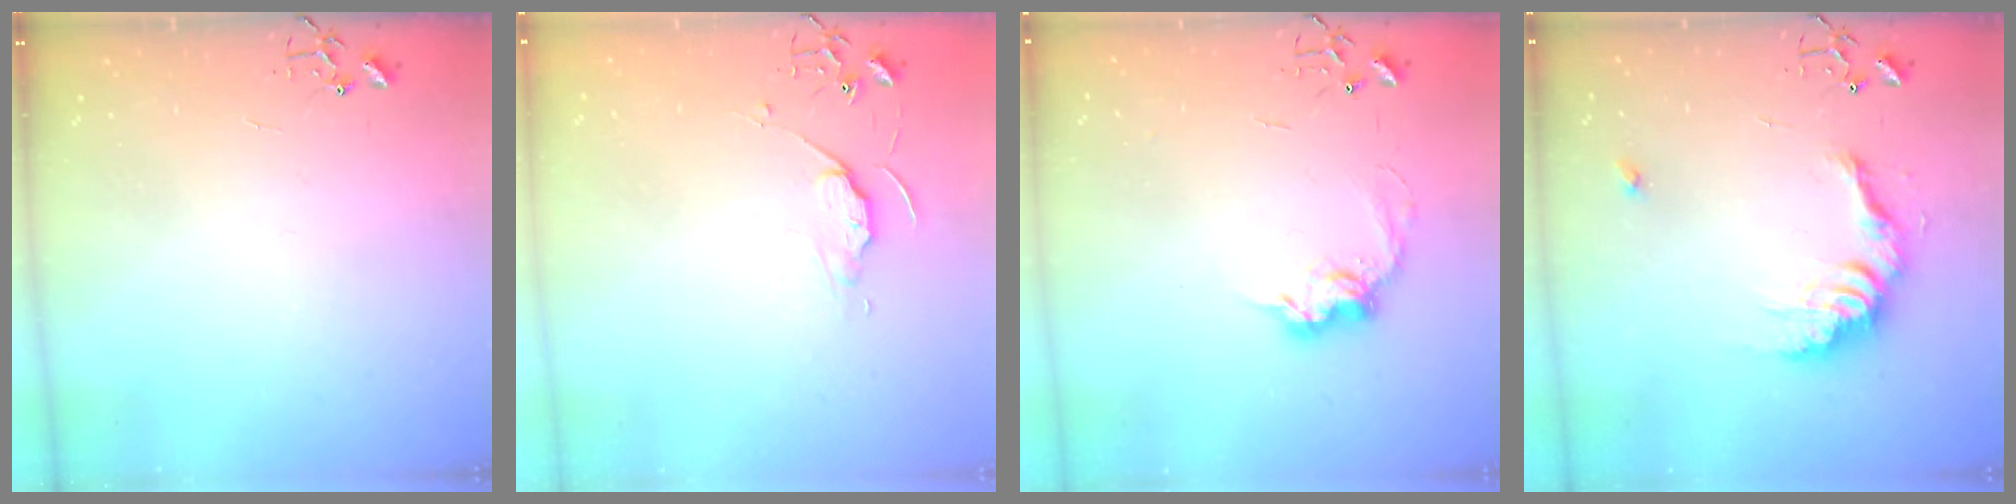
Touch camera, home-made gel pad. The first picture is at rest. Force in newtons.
{"total": 6.1, "press": 6.0, "slide": 0.6}
{"total": 10.0, "press": 10.0, "slide": 0.6}
{"total": 15.2, "press": 15.2, "slide": 0.9}